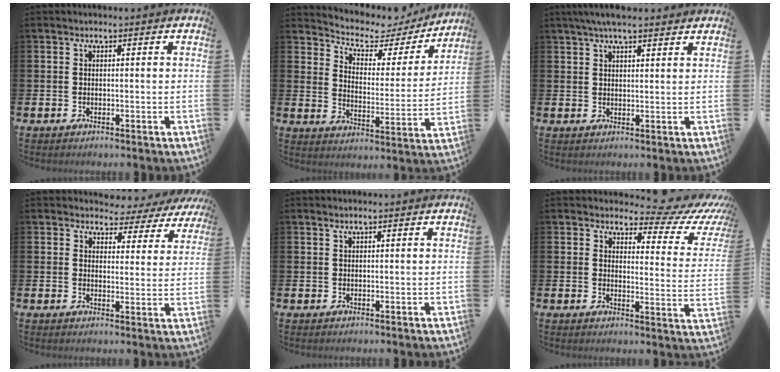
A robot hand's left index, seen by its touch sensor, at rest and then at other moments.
{"total": 5.5, "force": [4.8, 2.3, 1.2], "torque": [-0.045, -0.040, 0.073]}
{"total": 4.5, "force": [3.9, 0.9, 2.1], "torque": [-0.043, -0.006, 0.069]}
{"total": 2.9, "force": [2.4, 1.7, 0.0], "torque": [-0.001, -0.027, 0.034]}
{"total": 0.5, "force": [0.5, 0.0, 0.2], "torque": [0.002, -0.003, 0.007]}
{"total": 5.0, "force": [4.1, 2.2, 1.9], "torque": [-0.021, -0.044, 0.057]}